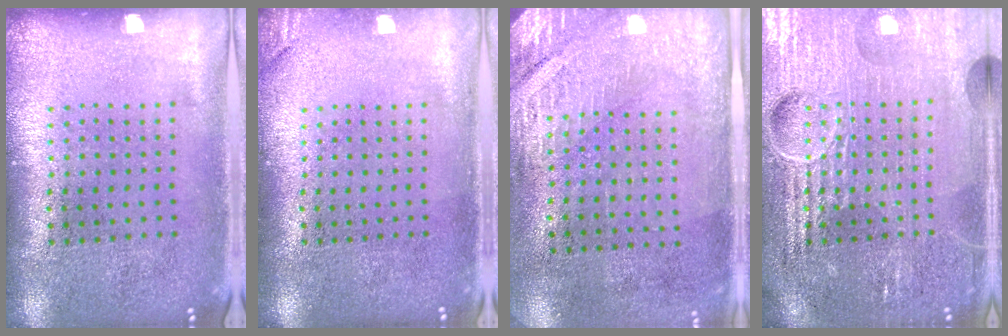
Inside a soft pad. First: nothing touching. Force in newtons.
{"total": 1.1, "press": 1.1, "slide": 0.3}
{"total": 2.8, "press": 2.4, "slide": 1.4}
{"total": 6.9, "press": 6.9, "slide": 0.7}